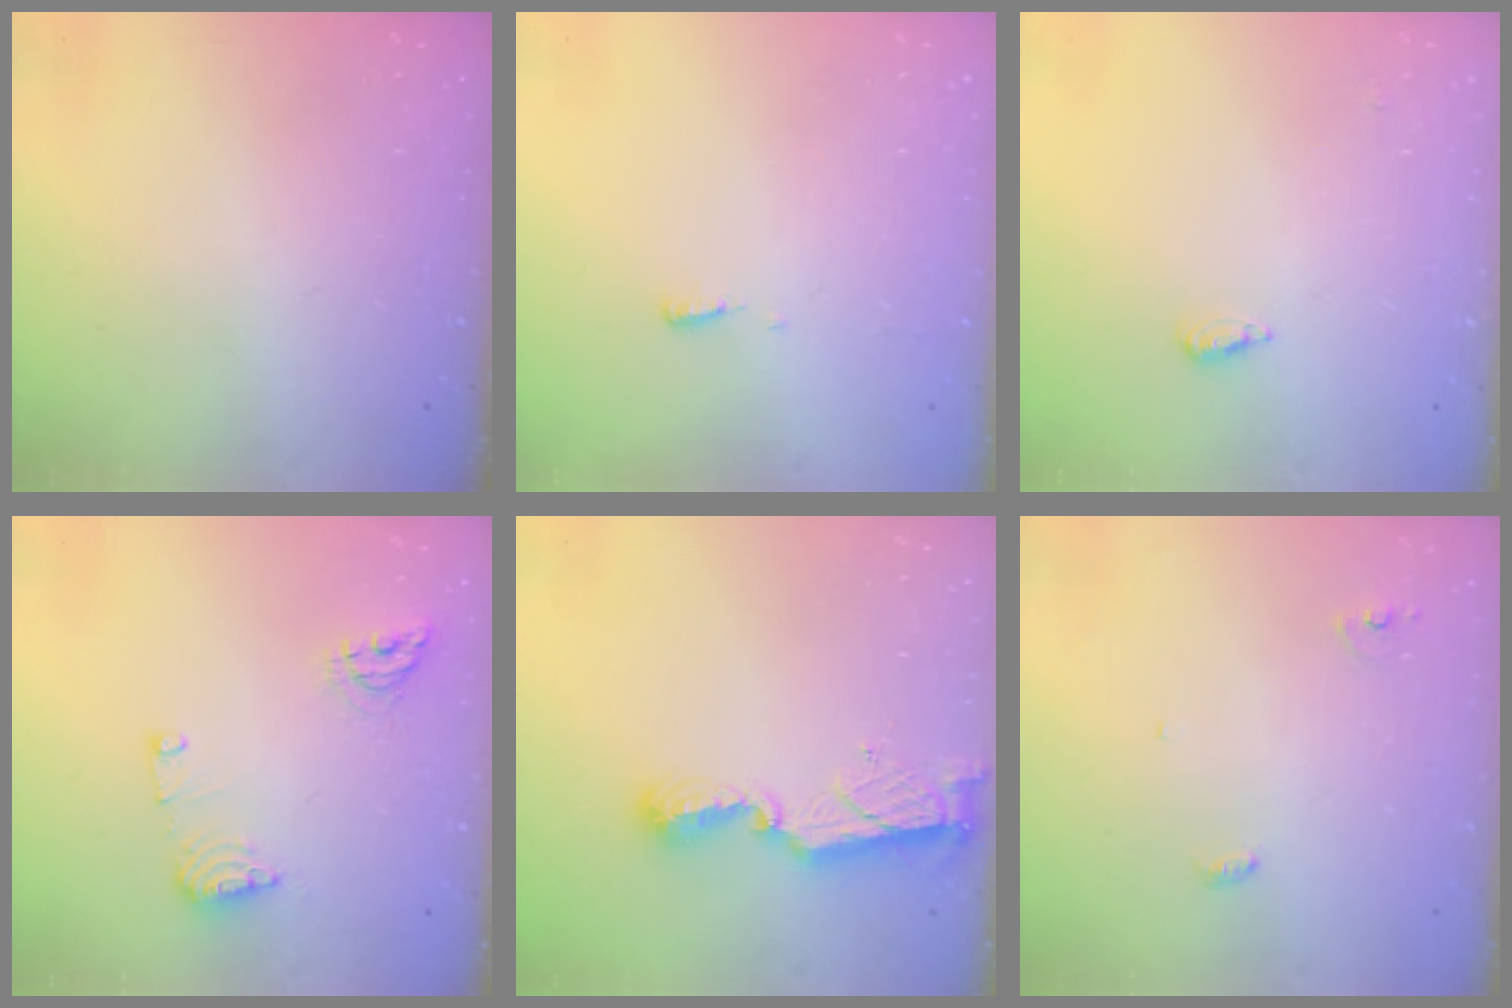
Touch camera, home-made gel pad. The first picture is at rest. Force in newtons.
{"total": 3.7, "press": 3.7, "slide": 0.4}
{"total": 2.2, "press": 2.2, "slide": 0.5}
{"total": 9.0, "press": 8.9, "slide": 0.9}
{"total": 8.4, "press": 8.4, "slide": 0.8}
{"total": 3.6, "press": 3.6, "slide": 0.2}